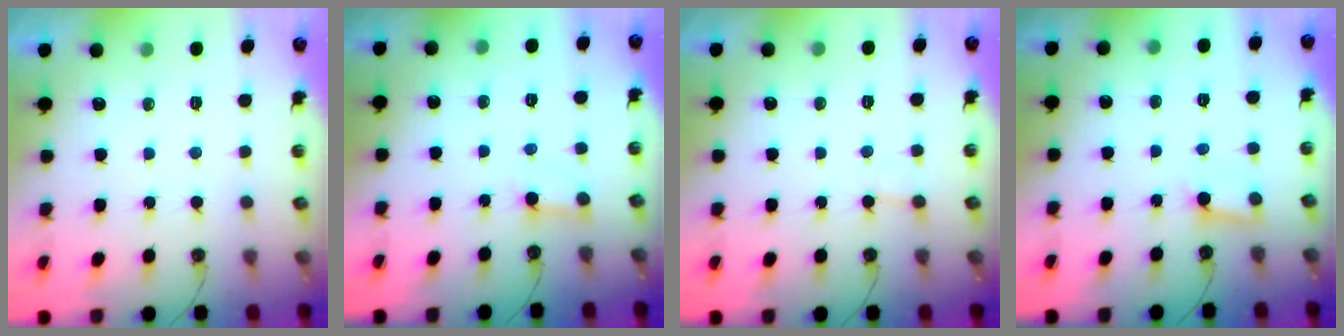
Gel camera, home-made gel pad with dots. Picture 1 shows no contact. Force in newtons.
{"total": 2.6, "press": 2.6, "slide": 0.3}
{"total": 4.1, "press": 4.0, "slide": 0.4}
{"total": 3.2, "press": 3.2, "slide": 0.1}